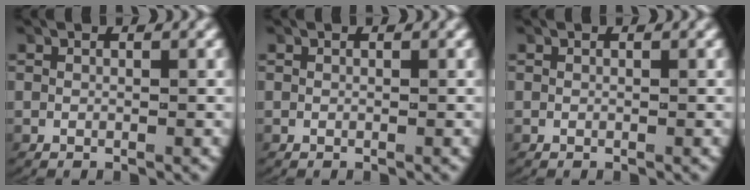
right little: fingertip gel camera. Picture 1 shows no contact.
{"total": 0.0}
{"total": 0.0}